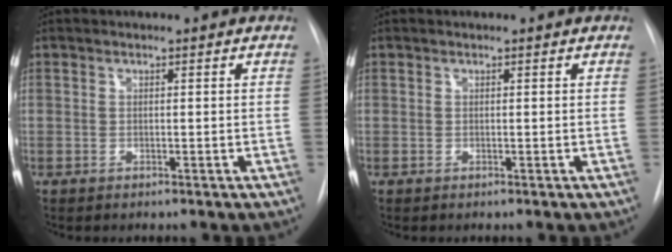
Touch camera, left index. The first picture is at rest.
{"total": 0.0}